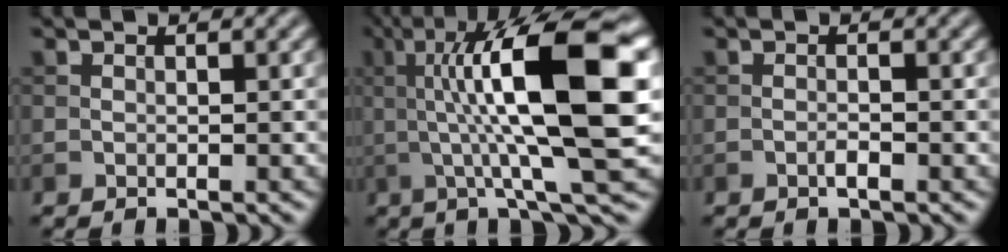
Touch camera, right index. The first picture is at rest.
{"total": 14.0, "force": [2.0, 3.1, 13.5], "torque": [-0.200, 0.016, 0.030]}
{"total": 0.9, "force": [-0.5, 0.1, 0.7], "torque": [-0.014, 0.002, -0.010]}